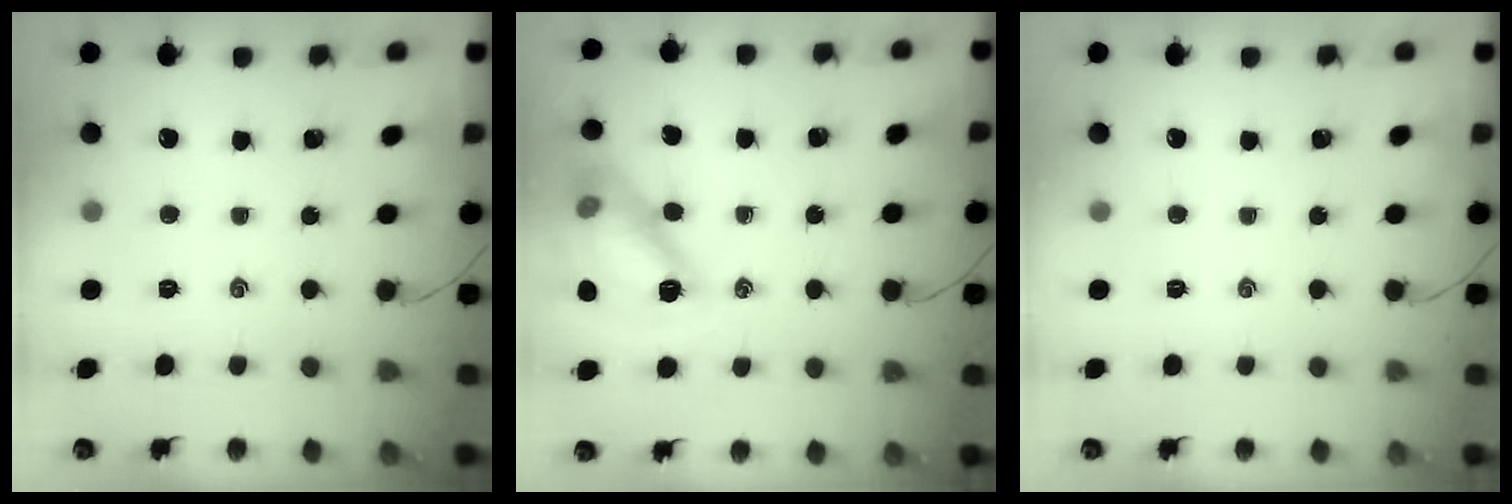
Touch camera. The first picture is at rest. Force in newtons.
{"total": 15.0, "press": 15.0, "slide": 0.1}
{"total": 0.0}